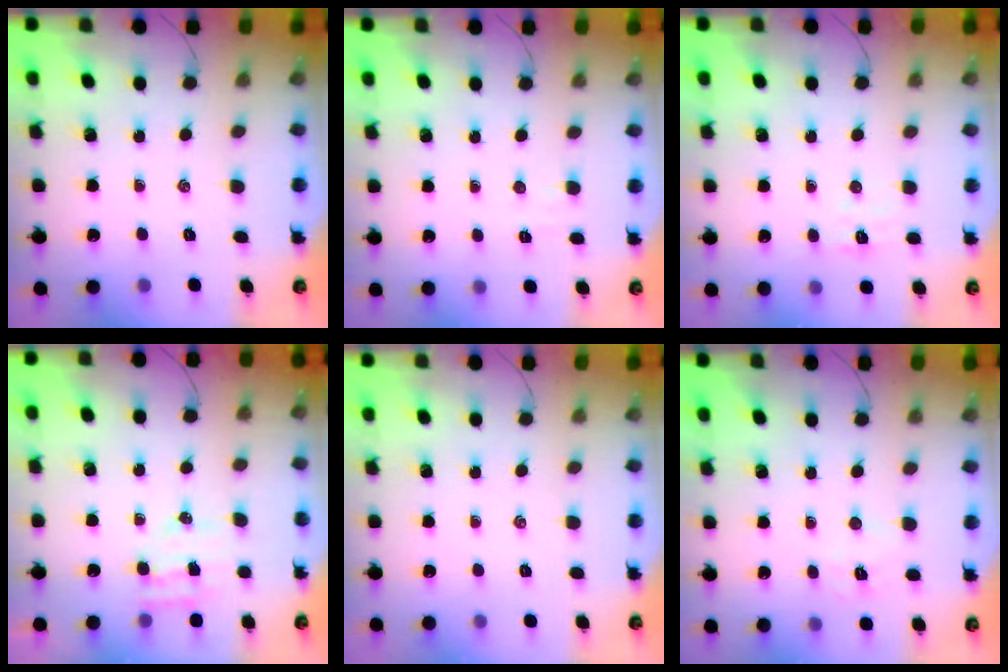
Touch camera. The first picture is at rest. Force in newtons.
{"total": 2.5, "press": 2.4, "slide": 0.7}
{"total": 5.5, "press": 5.4, "slide": 1.0}
{"total": 4.9, "press": 4.8, "slide": 0.7}
{"total": 0.0}
{"total": 5.4, "press": 5.3, "slide": 1.0}